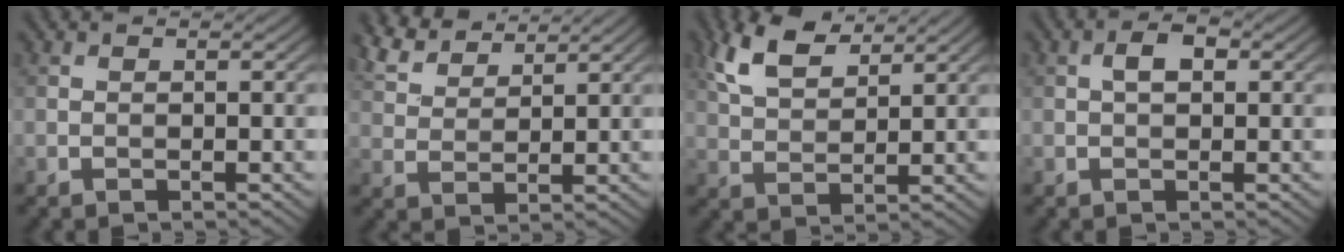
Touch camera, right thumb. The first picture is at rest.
{"total": 5.9, "force": [5.1, 1.7, 2.4], "torque": [-0.067, 0.007, 0.109]}
{"total": 7.1, "force": [4.5, 3.2, 4.5], "torque": [-0.109, 0.009, 0.092]}
{"total": 2.4, "force": [0.5, 1.3, 1.9], "torque": [-0.033, 0.006, 0.003]}